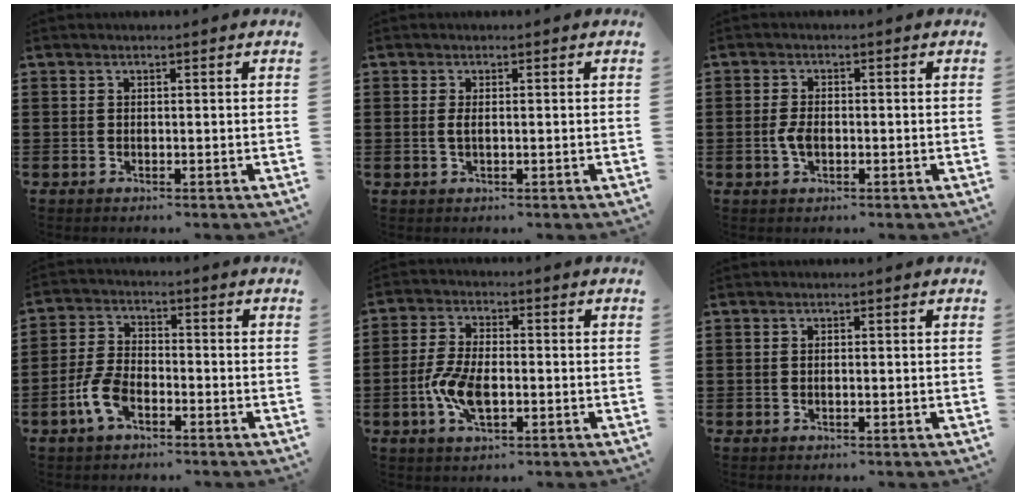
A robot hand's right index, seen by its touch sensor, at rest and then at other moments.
{"total": 1.5, "force": [0.0, 0.5, 1.4], "torque": [-0.034, -0.001, -0.004]}
{"total": 3.2, "force": [-0.5, 1.6, 2.7], "torque": [-0.066, -0.006, -0.012]}
{"total": 6.0, "force": [-2.9, 3.0, 4.4], "torque": [-0.113, -0.002, -0.061]}
{"total": 7.2, "force": [-1.8, 3.4, 6.1], "torque": [-0.137, -0.002, -0.036]}
{"total": 0.8, "force": [-0.1, 0.1, 0.8], "torque": [-0.016, -0.005, -0.001]}